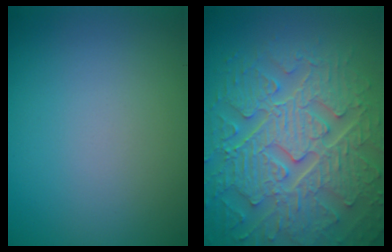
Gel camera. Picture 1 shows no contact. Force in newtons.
{"total": 9.2, "press": 6.8, "slide": 6.2}